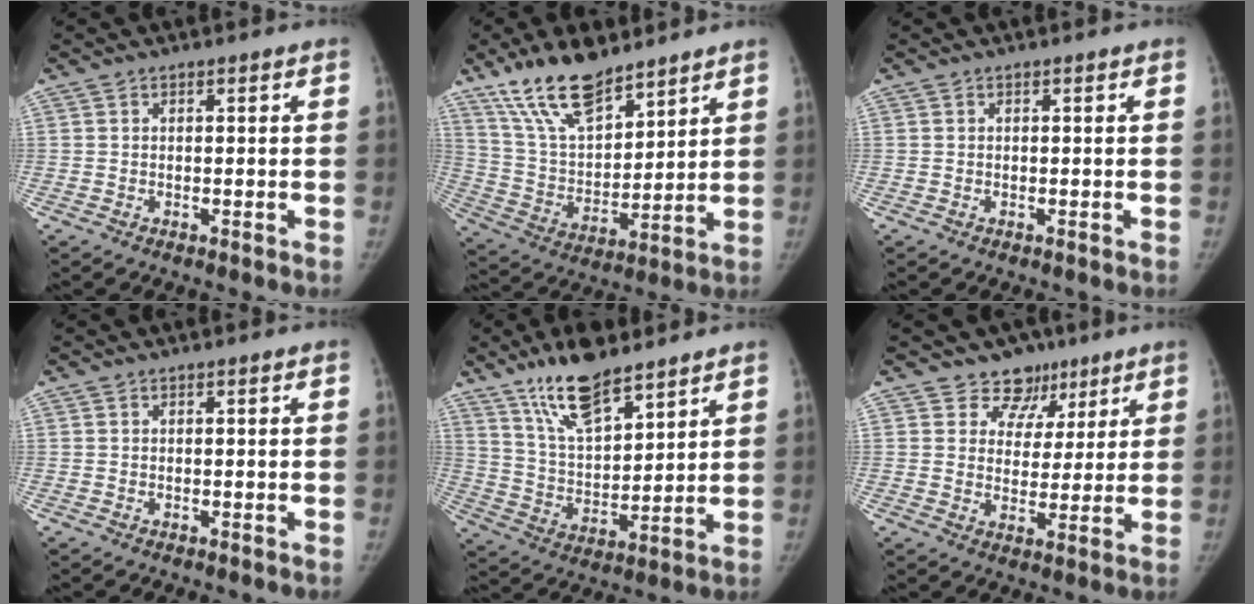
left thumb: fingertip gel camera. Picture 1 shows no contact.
{"total": 16.3, "force": [12.2, 6.2, 9.0], "torque": [-0.132, -0.061, 0.235]}
{"total": 0.0}
{"total": 0.0}
{"total": 14.3, "force": [10.4, 4.8, 8.6], "torque": [-0.128, -0.059, 0.197]}
{"total": 7.6, "force": [5.1, 5.6, 0.3], "torque": [0.039, -0.029, 0.076]}